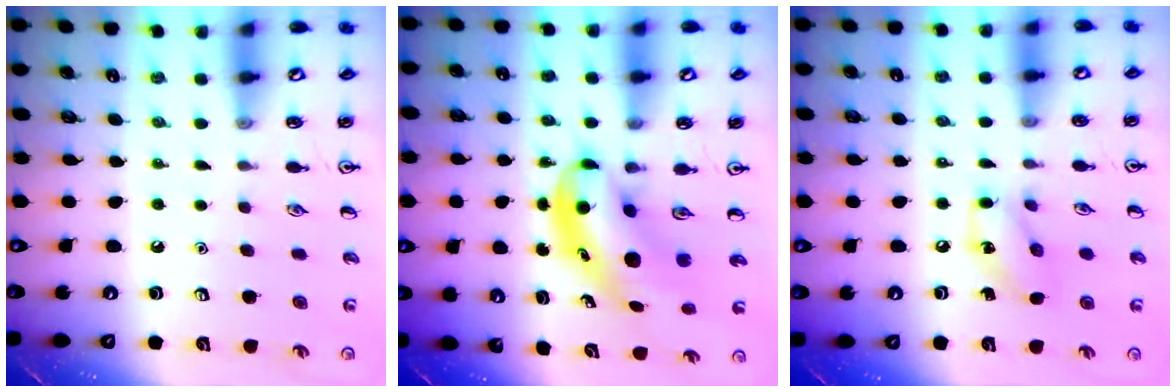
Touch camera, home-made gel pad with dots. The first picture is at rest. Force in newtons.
{"total": 5.3, "press": 5.2, "slide": 1.2}
{"total": 8.5, "press": 8.5, "slide": 0.7}